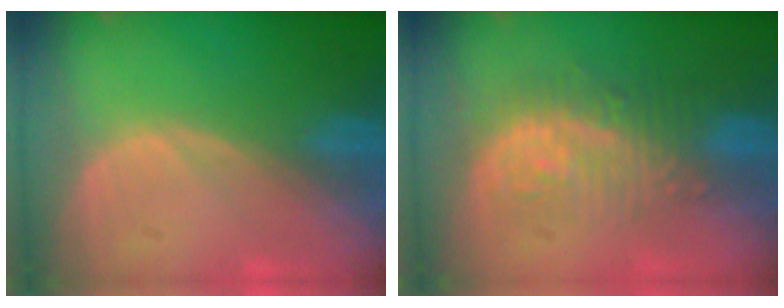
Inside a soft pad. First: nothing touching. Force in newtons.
{"total": 9.0, "press": 8.6, "slide": 2.9}